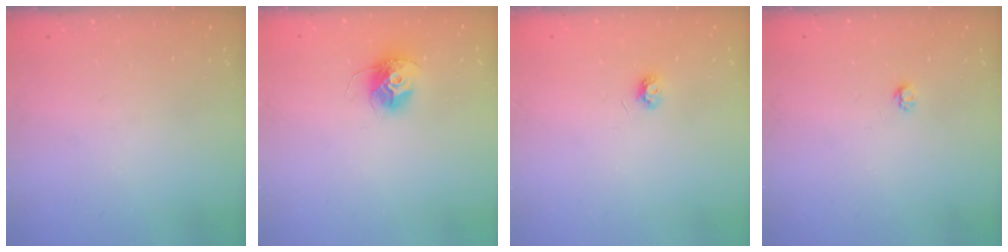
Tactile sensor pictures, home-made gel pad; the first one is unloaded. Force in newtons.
{"total": 10.9, "press": 10.9, "slide": 0.7}
{"total": 4.2, "press": 4.2, "slide": 0.6}
{"total": 2.7, "press": 2.7, "slide": 0.4}